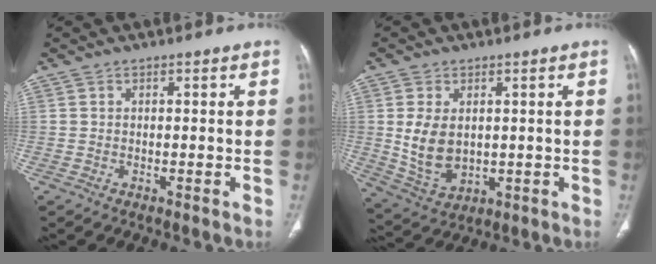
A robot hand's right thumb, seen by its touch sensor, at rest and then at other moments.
{"total": 8.9, "force": [0.8, 6.0, 6.6], "torque": [-0.116, -0.012, 0.034]}